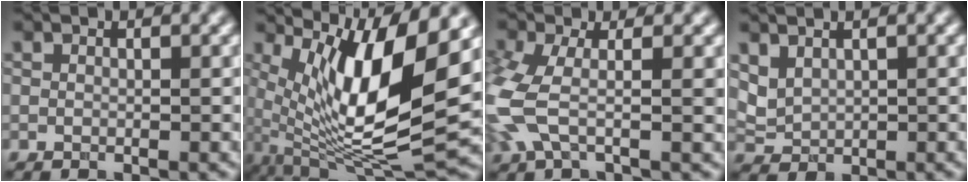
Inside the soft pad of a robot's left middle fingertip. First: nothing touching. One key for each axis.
{"total": 12.2, "fx": 3.0, "fy": 3.4, "fz": 11.4, "tx": -0.210, "ty": -0.006, "tz": 0.072}
{"total": 5.6, "fx": -1.2, "fy": 2.2, "fz": 5.0, "tx": -0.148, "ty": -0.005, "tz": -0.024}
{"total": 1.4, "fx": 1.1, "fy": 0.8, "fz": 0.5, "tx": -0.027, "ty": 0.002, "tz": 0.039}